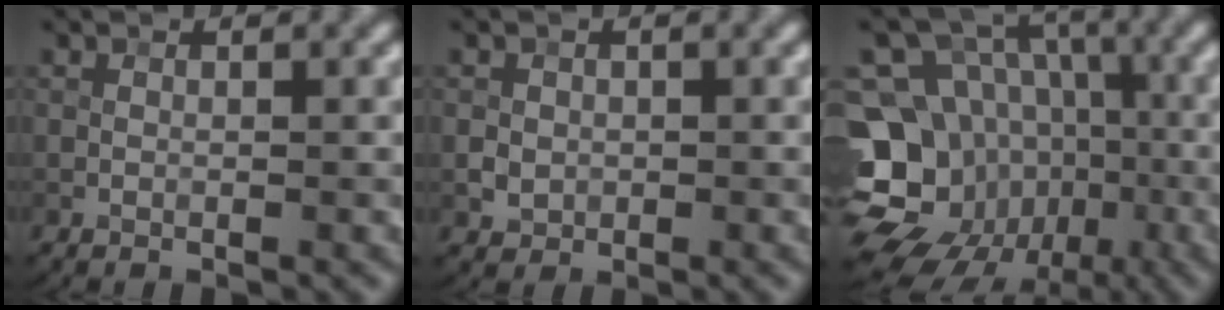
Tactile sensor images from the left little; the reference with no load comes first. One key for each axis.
{"total": 1.2, "fx": 0.0, "fy": 1.1, "fz": 0.3, "tx": -0.003, "ty": -0.003, "tz": 0.003}
{"total": 17.2, "fx": -6.3, "fy": 14.5, "fz": 6.8, "tx": -0.144, "ty": -0.009, "tz": -0.105}